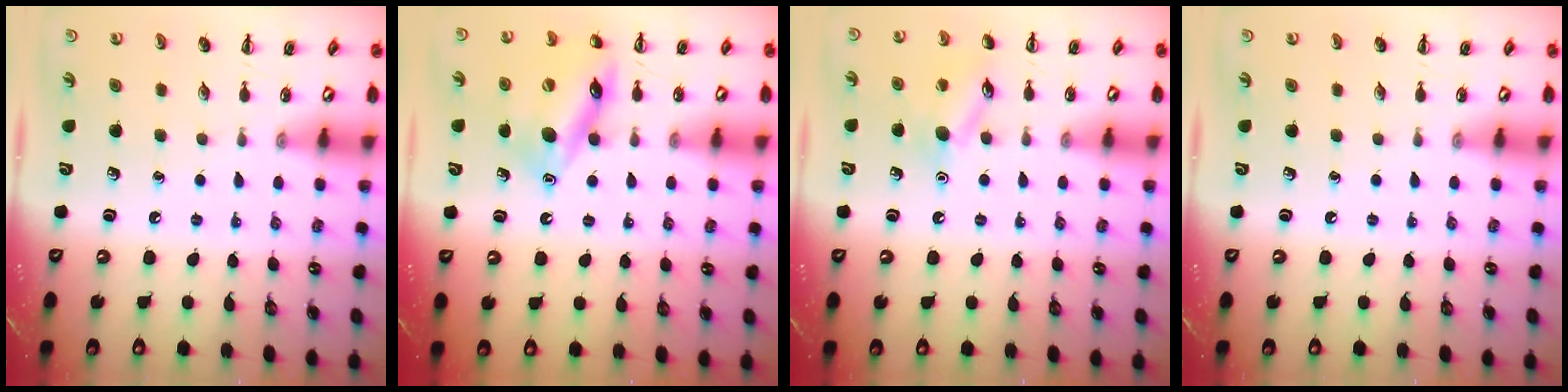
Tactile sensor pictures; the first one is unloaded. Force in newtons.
{"total": 15.0, "press": 14.8, "slide": 2.5}
{"total": 10.1, "press": 10.0, "slide": 1.3}
{"total": 0.0}